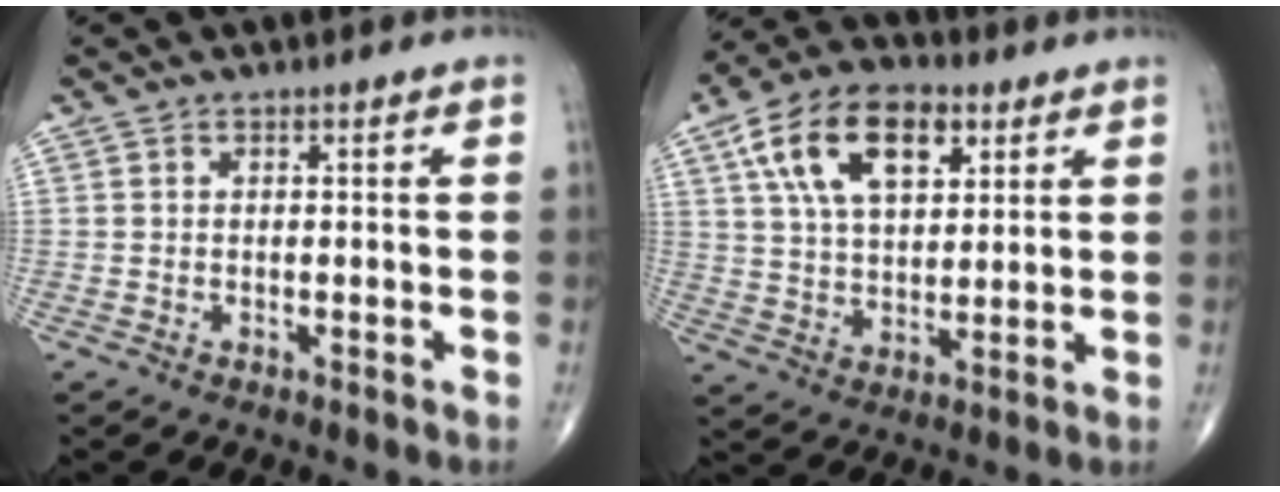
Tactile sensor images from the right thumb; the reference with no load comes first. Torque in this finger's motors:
{"motor_torque": [-1.07, 1.86, 1.27, 0.95, 0.14]}